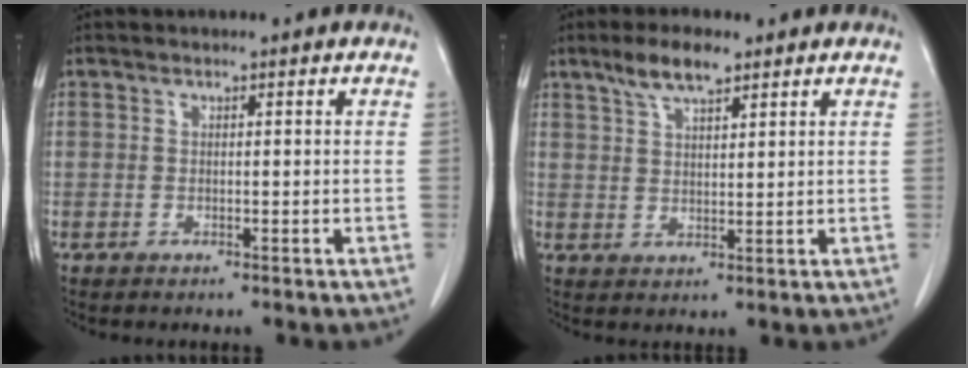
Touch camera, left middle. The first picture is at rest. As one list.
[{"total": 5.6, "force": [4.0, 1.3, 3.7], "torque": [-0.076, 0.007, 0.075]}]